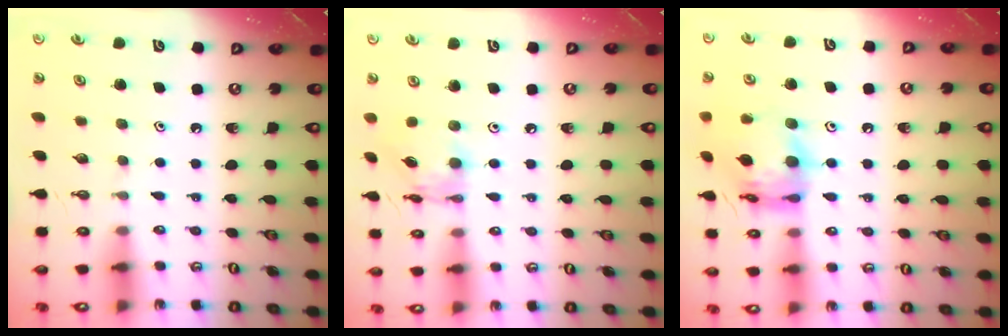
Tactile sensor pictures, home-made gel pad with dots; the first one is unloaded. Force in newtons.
{"total": 8.8, "press": 8.8, "slide": 0.4}
{"total": 15.1, "press": 15.0, "slide": 1.7}